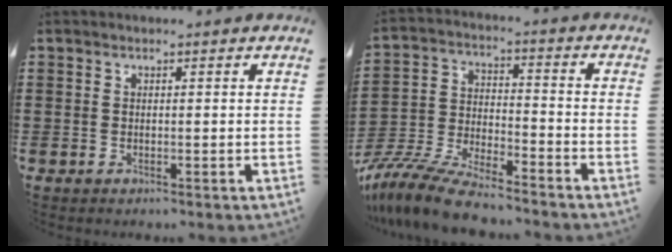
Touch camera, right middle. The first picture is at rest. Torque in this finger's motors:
{"motor_torque": [1.69, -0.45, 0.81, 0.21]}